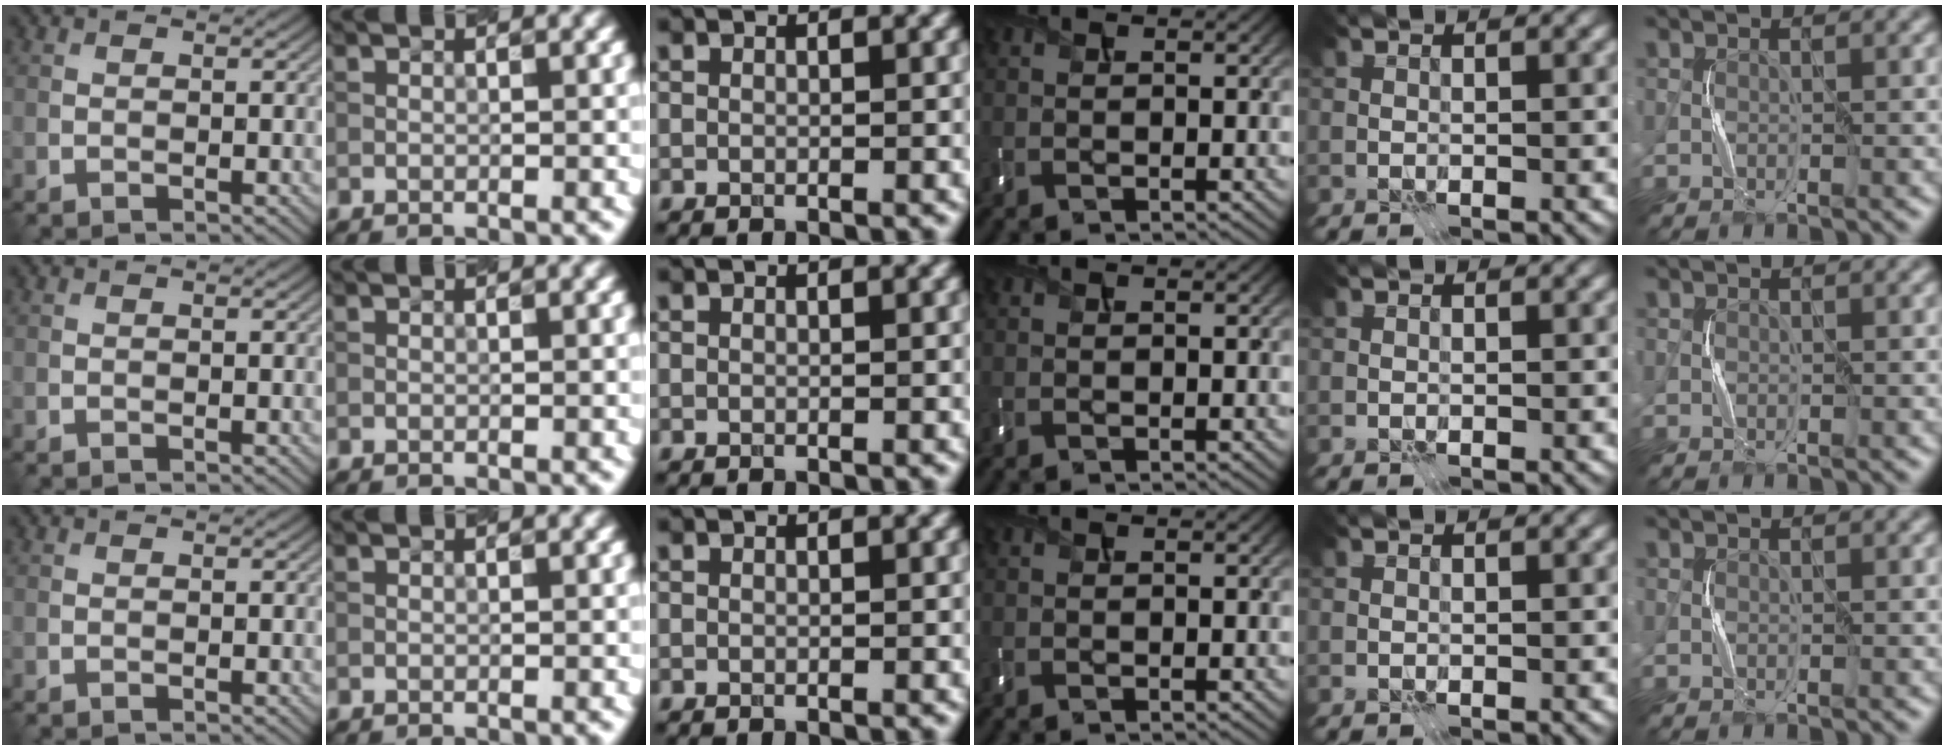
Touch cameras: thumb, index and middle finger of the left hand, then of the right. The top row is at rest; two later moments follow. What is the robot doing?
{"motion": "press", "object": "memory foam"}